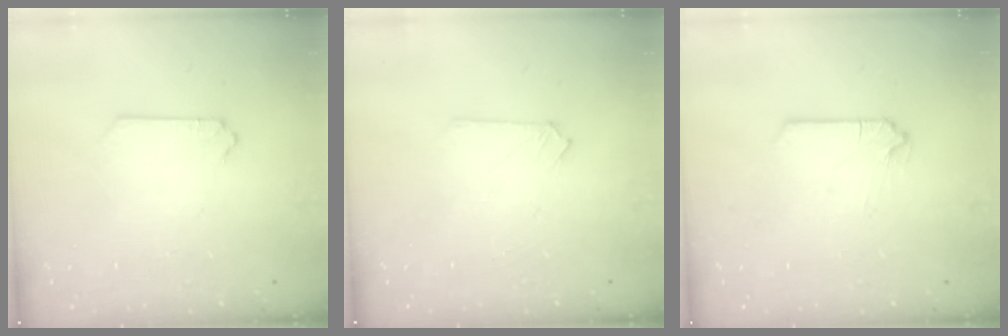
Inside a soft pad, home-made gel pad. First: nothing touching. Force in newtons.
{"total": 2.6, "press": 2.6, "slide": 0.6}
{"total": 0.0}